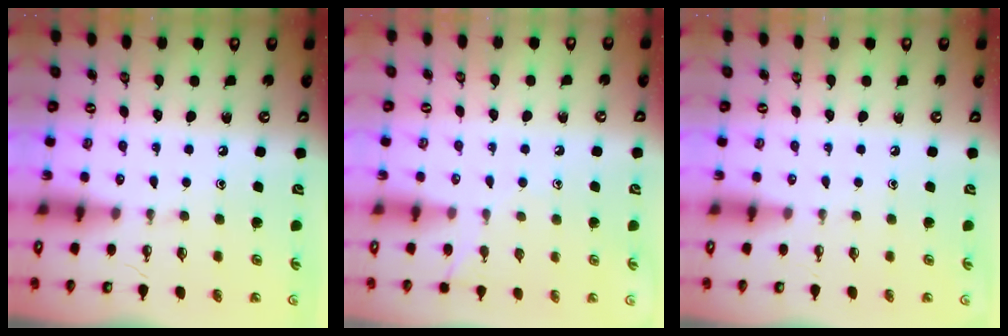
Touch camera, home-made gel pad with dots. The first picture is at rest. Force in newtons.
{"total": 5.7, "press": 5.7, "slide": 0.6}
{"total": 0.0}